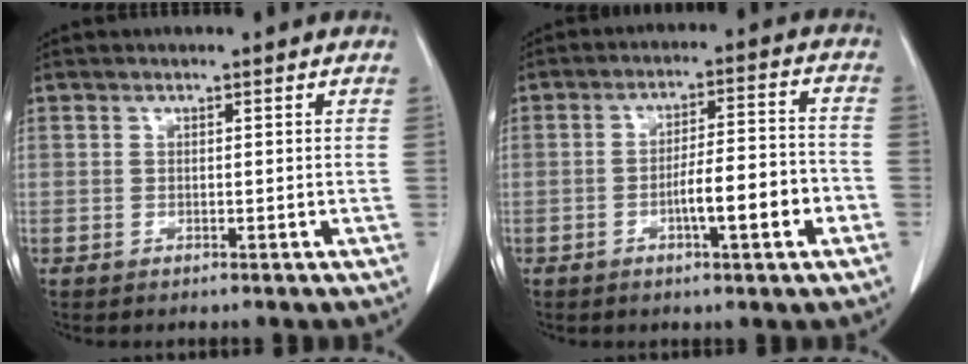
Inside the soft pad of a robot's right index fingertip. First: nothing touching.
{"total": 8.7, "force": [-3.2, 1.0, 8.0], "torque": [-0.125, 0.014, -0.049]}